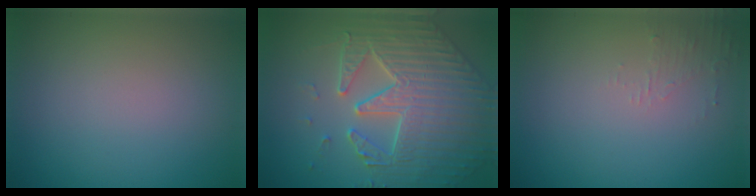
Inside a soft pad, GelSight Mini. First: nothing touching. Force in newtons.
{"total": 5.8, "press": 5.3, "slide": 2.5}
{"total": 1.3, "press": 1.2, "slide": 0.3}